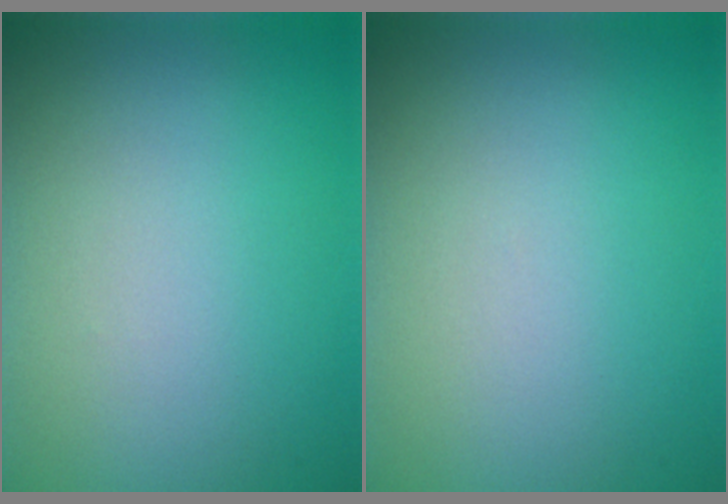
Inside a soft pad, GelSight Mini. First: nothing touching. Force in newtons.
{"total": 0.0}